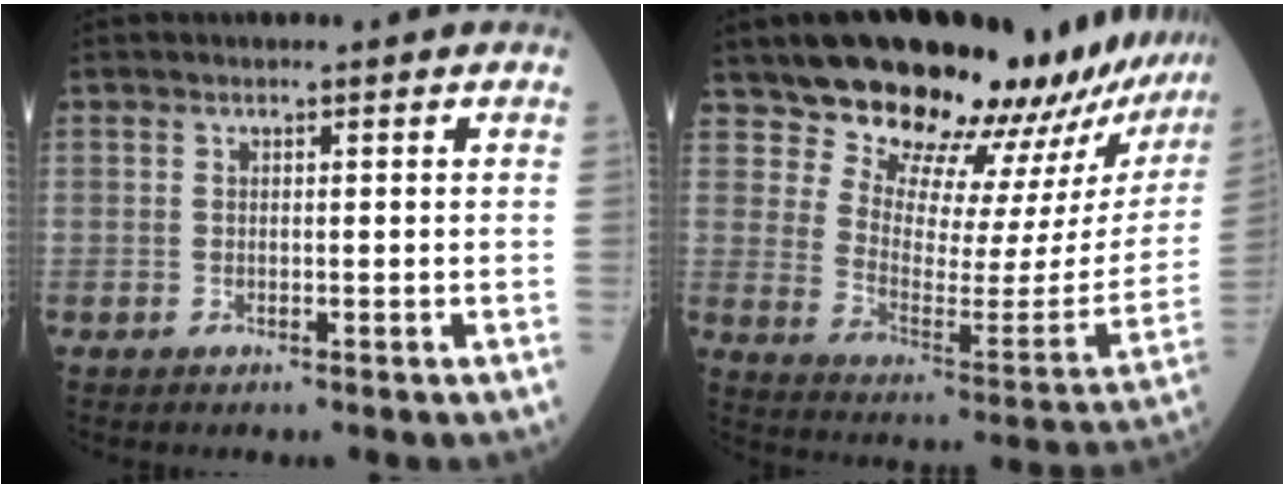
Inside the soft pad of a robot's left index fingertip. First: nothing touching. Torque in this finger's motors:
{"motor_torque": [1.90, -0.24, 0.44, 0.05]}